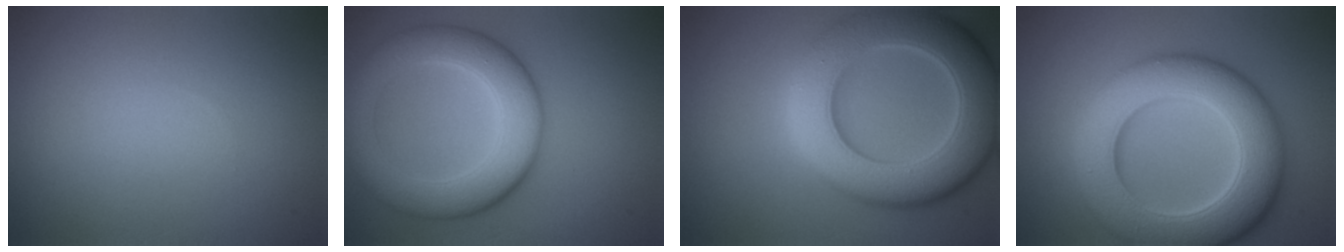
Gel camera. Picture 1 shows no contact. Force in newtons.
{"total": 7.9, "press": 7.9, "slide": 0.2}
{"total": 10.9, "press": 10.9, "slide": 0.4}
{"total": 11.3, "press": 11.3, "slide": 0.2}